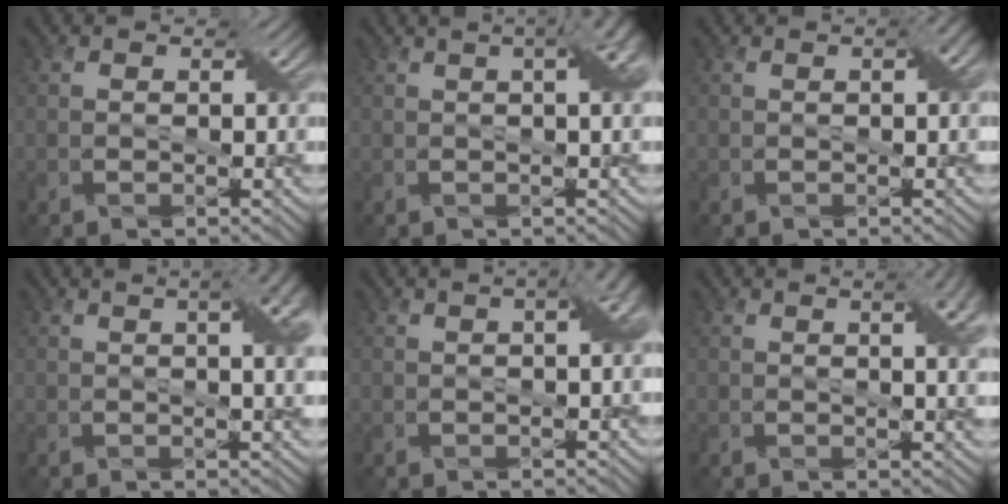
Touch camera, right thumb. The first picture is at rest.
{"total": 5.9, "force": [1.4, 2.1, 5.3], "torque": [-0.047, 0.030, 0.006]}
{"total": 1.7, "force": [0.3, 0.2, 1.6], "torque": [-0.024, 0.010, 0.004]}
{"total": 7.0, "force": [1.9, 2.4, 6.3], "torque": [-0.058, 0.026, 0.014]}
{"total": 3.7, "force": [0.5, 1.2, 3.5], "torque": [-0.035, 0.019, 0.008]}
{"total": 6.1, "force": [2.2, 1.9, 5.4], "torque": [-0.058, 0.017, 0.023]}